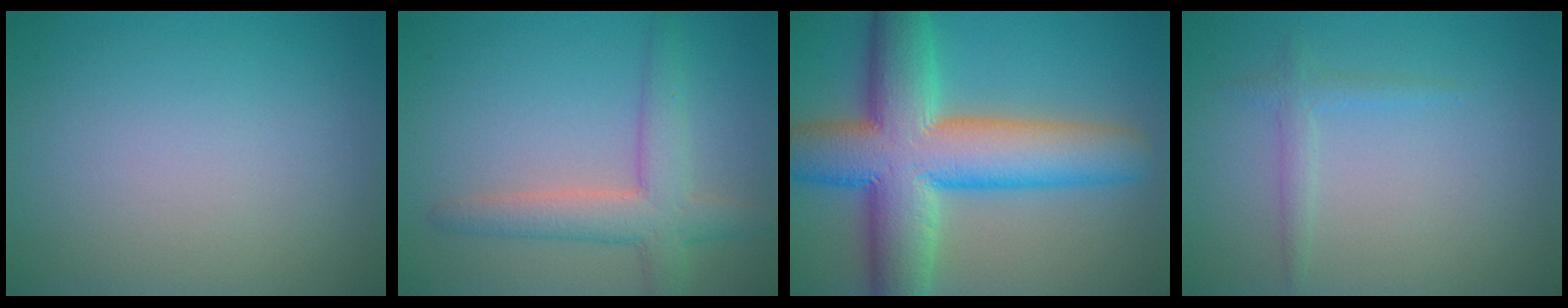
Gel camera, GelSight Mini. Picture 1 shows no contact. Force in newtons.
{"total": 4.5, "press": 4.5, "slide": 0.4}
{"total": 12.7, "press": 12.7, "slide": 0.5}
{"total": 1.3, "press": 1.3, "slide": 0.0}